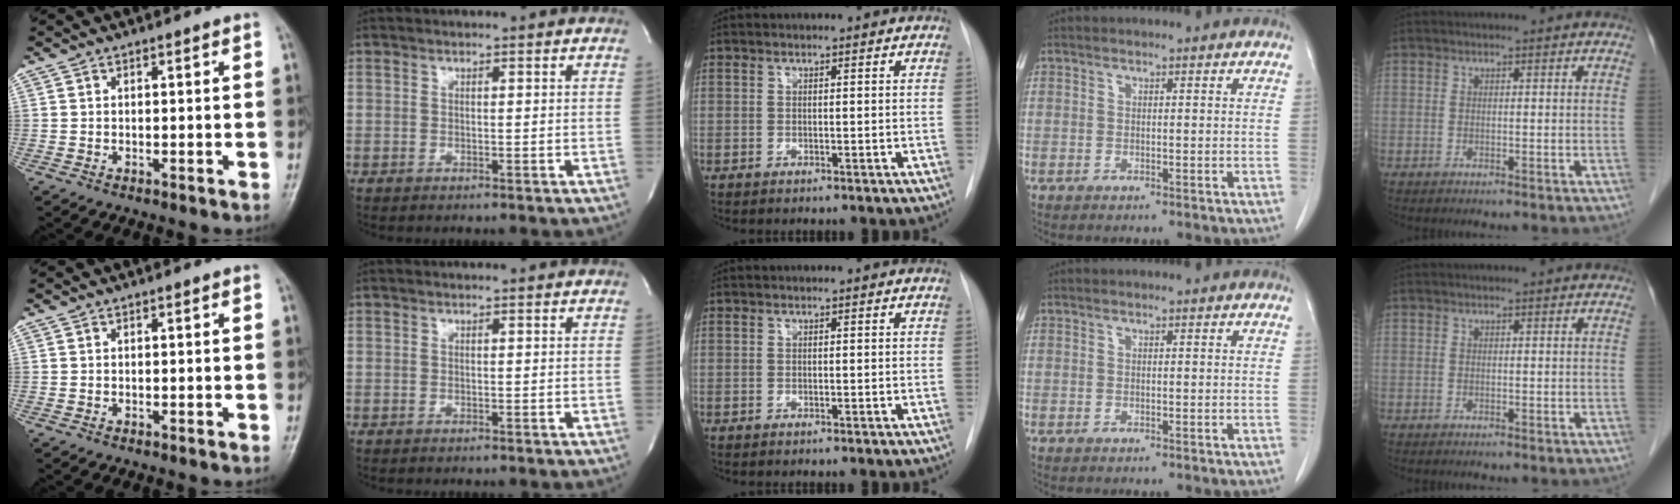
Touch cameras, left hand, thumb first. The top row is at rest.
{}